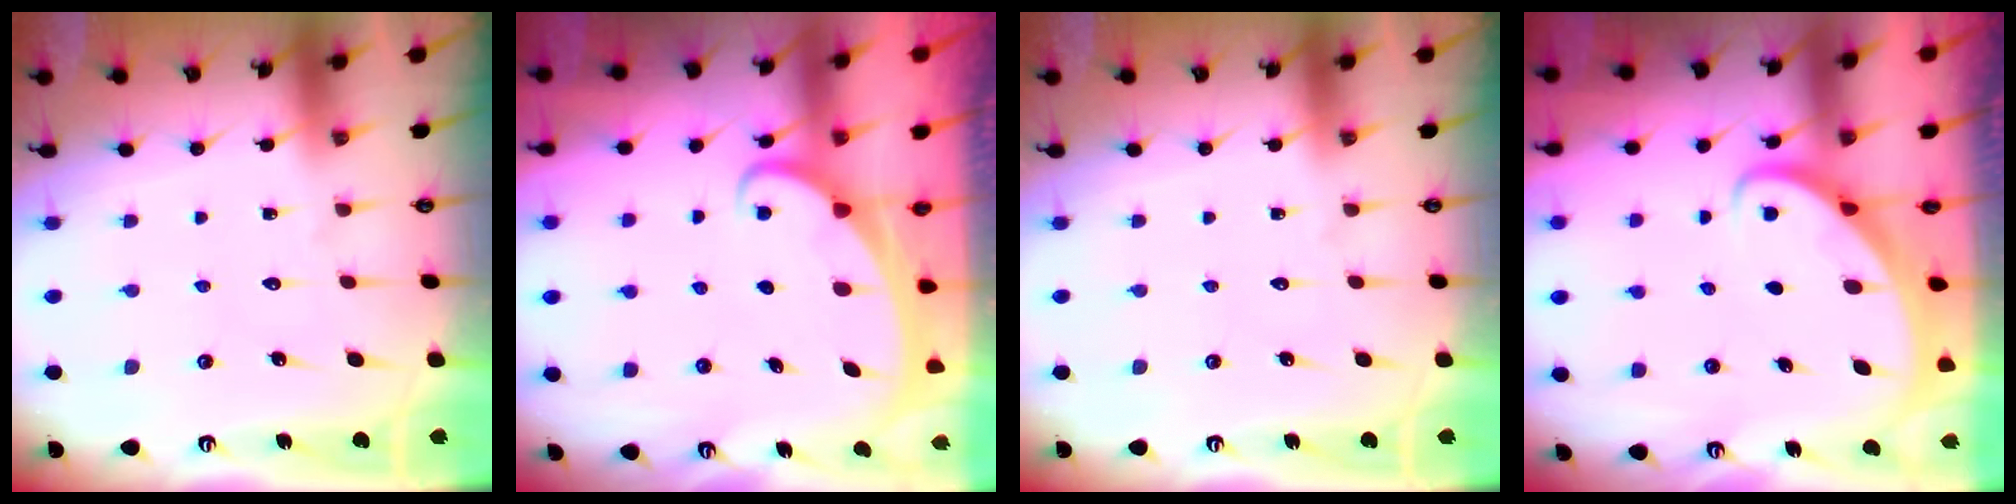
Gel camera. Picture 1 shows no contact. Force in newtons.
{"total": 1.8, "press": 1.8, "slide": 0.2}
{"total": 0.0}
{"total": 2.3, "press": 2.3, "slide": 0.3}